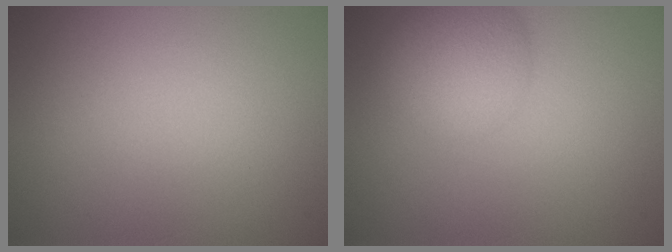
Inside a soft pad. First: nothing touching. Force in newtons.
{"total": 4.6, "press": 4.6, "slide": 0.2}